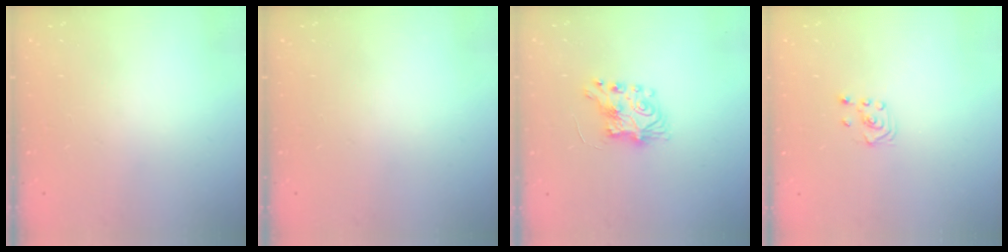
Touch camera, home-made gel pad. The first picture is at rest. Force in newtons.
{"total": 0.0}
{"total": 7.5, "press": 7.5, "slide": 0.2}
{"total": 2.3, "press": 2.2, "slide": 0.7}